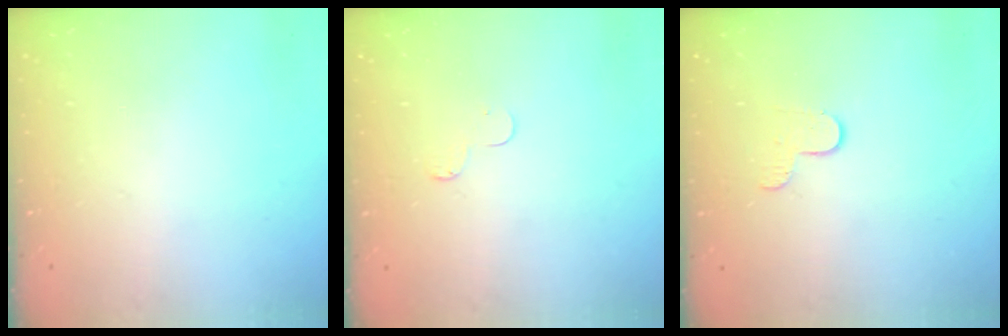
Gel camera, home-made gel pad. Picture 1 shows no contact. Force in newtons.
{"total": 3.3, "press": 3.3, "slide": 0.3}
{"total": 4.4, "press": 4.4, "slide": 0.4}